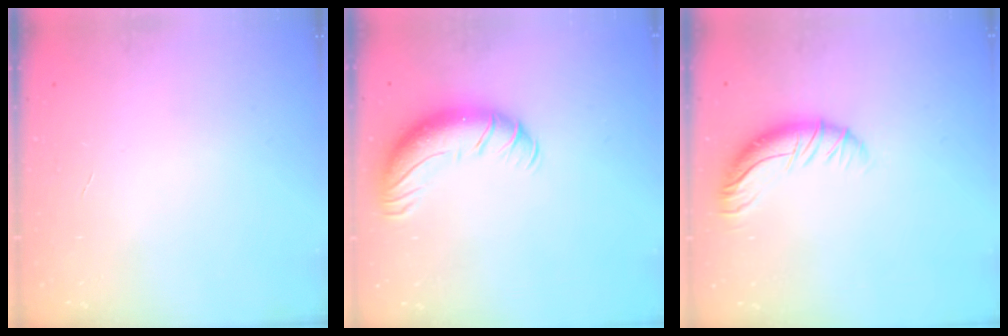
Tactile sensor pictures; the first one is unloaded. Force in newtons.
{"total": 12.6, "press": 12.2, "slide": 3.0}
{"total": 10.3, "press": 10.3, "slide": 0.4}